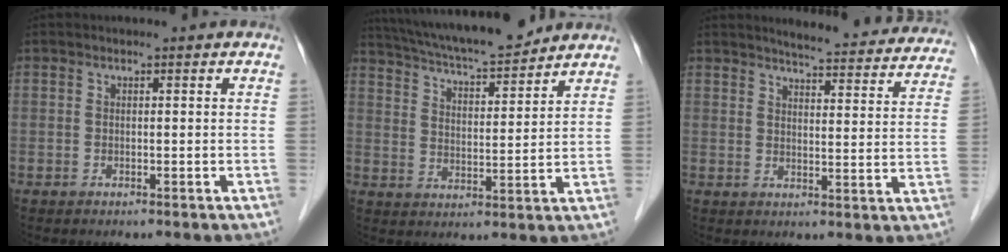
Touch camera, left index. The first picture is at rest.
{"total": 15.5, "force": [14.0, 2.0, 6.4], "torque": [-0.108, 0.012, 0.229]}
{"total": 18.7, "force": [17.6, 3.0, 5.7], "torque": [-0.050, -0.043, 0.198]}